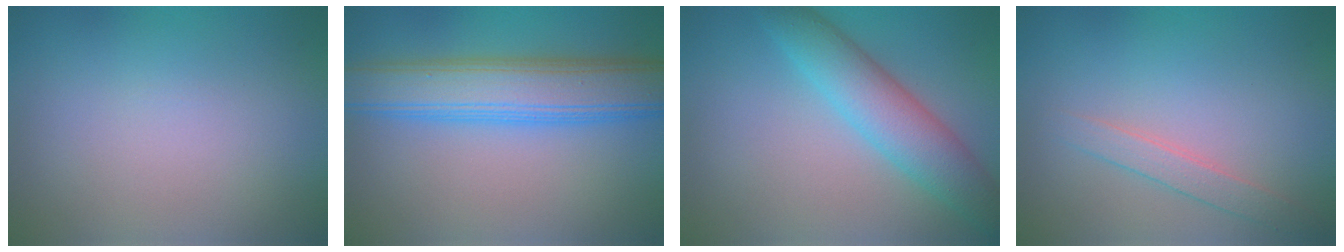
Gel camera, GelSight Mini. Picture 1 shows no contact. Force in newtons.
{"total": 7.5, "press": 7.5, "slide": 0.1}
{"total": 4.6, "press": 4.6, "slide": 0.2}
{"total": 2.0, "press": 2.0, "slide": 0.0}